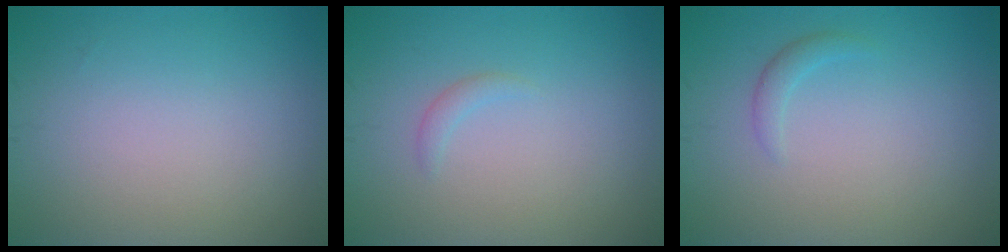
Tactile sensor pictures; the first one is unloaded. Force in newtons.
{"total": 0.8, "press": 0.8, "slide": 0.1}
{"total": 1.0, "press": 1.0, "slide": 0.0}